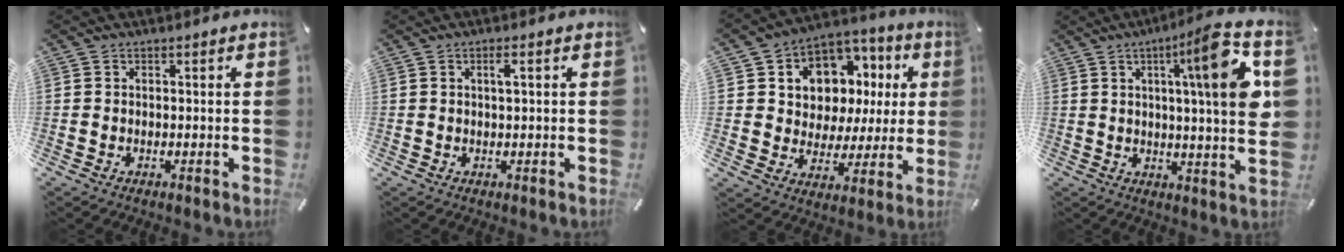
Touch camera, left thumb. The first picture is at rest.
{"total": 2.1, "force": [0.6, 0.3, 2.0], "torque": [-0.040, 0.002, 0.009]}
{"total": 10.2, "force": [3.8, 9.1, 2.5], "torque": [-0.049, -0.038, 0.079]}
{"total": 17.6, "force": [5.7, 1.5, 16.6], "torque": [-0.251, -0.027, 0.066]}